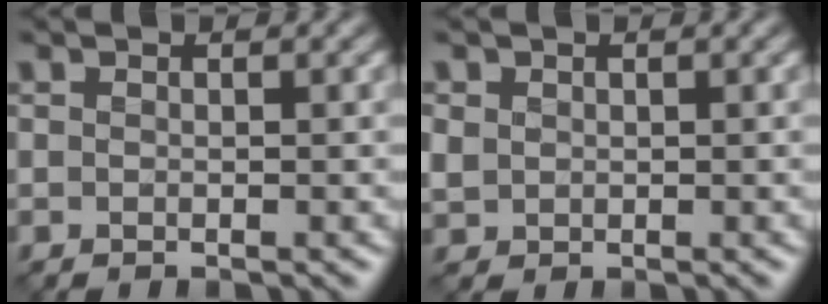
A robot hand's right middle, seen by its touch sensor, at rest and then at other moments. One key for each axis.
{"total": 1.4, "fx": 0.4, "fy": 1.3, "fz": 0.2, "tx": -0.005, "ty": 0.001, "tz": 0.007}